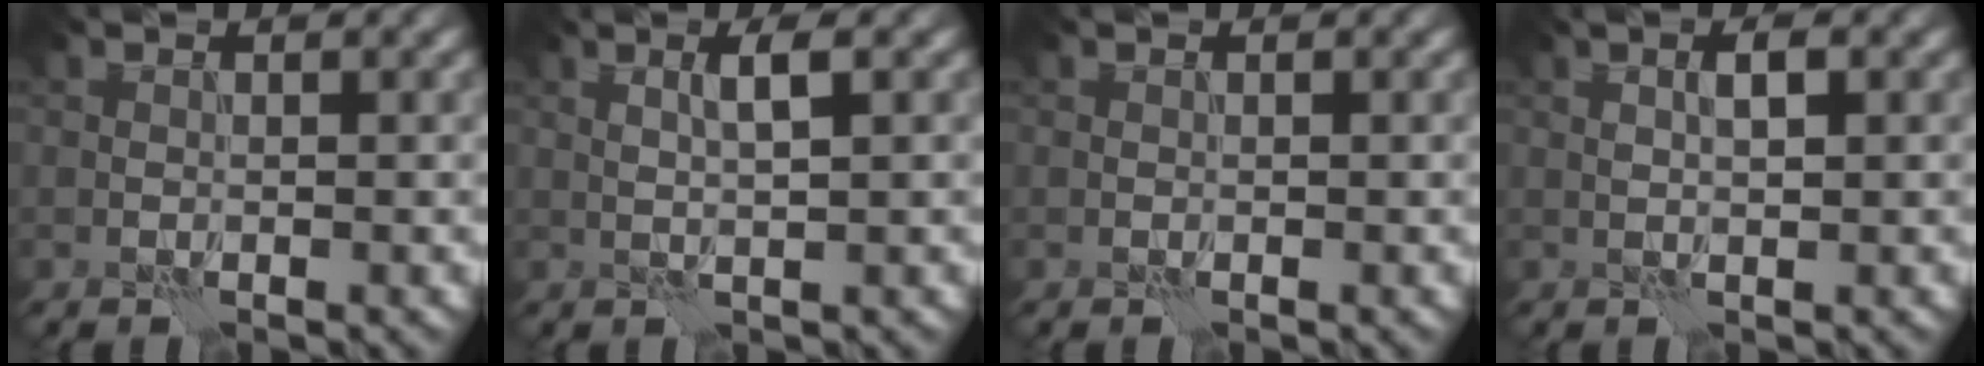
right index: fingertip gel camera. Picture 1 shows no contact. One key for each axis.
{"total": 2.1, "fx": 0.7, "fy": 0.2, "fz": 2.0, "tx": -0.038, "ty": 0.004, "tz": 0.011}
{"total": 0.0}
{"total": 1.9, "fx": 0.5, "fy": 0.4, "fz": 1.8, "tx": -0.032, "ty": 0.004, "tz": 0.008}